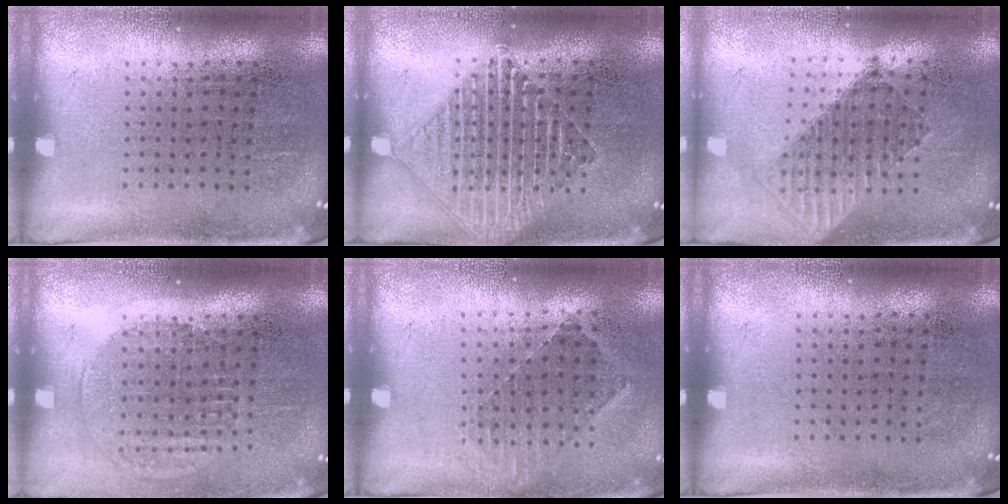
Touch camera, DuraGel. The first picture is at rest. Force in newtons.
{"total": 3.1, "press": 3.1, "slide": 0.5}
{"total": 1.5, "press": 1.3, "slide": 0.8}
{"total": 1.4, "press": 1.1, "slide": 0.7}
{"total": 0.8, "press": 0.8, "slide": 0.3}
{"total": 0.0}